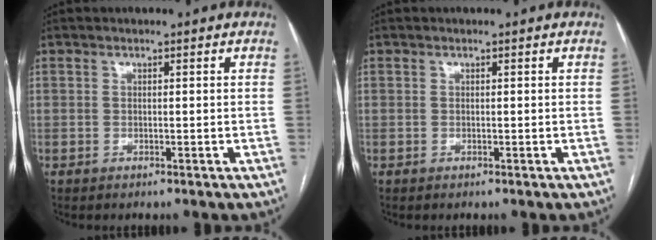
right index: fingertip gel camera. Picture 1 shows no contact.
{"total": 0.0}